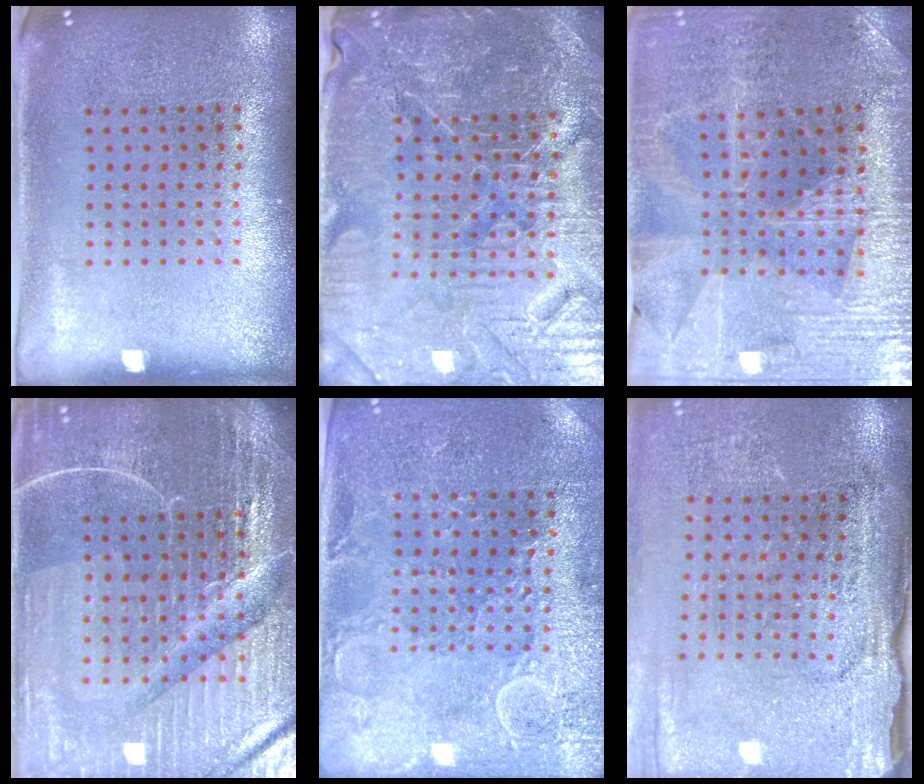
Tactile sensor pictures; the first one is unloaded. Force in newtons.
{"total": 5.7, "press": 5.3, "slide": 1.9}
{"total": 3.0, "press": 2.9, "slide": 0.4}
{"total": 5.8, "press": 5.3, "slide": 2.4}
{"total": 2.9, "press": 2.9, "slide": 0.4}
{"total": 3.7, "press": 3.2, "slide": 1.9}